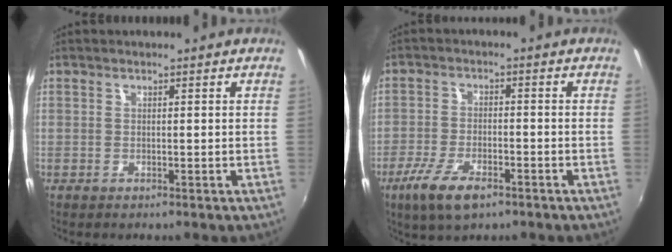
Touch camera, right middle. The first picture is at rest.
{"total": 8.5, "force": [-5.2, 3.1, 5.9], "torque": [-0.141, -0.021, -0.097]}